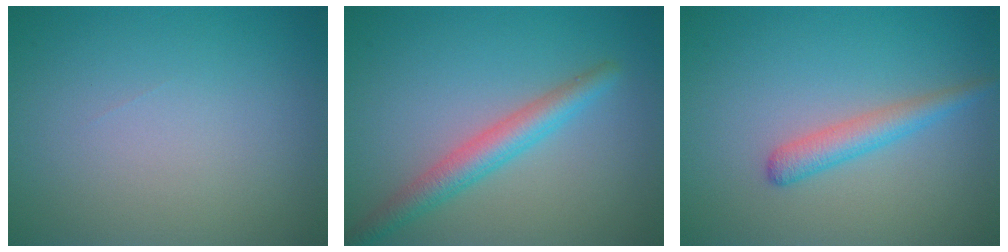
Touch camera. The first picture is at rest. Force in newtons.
{"total": 3.5, "press": 3.5, "slide": 0.1}
{"total": 2.4, "press": 2.3, "slide": 0.1}